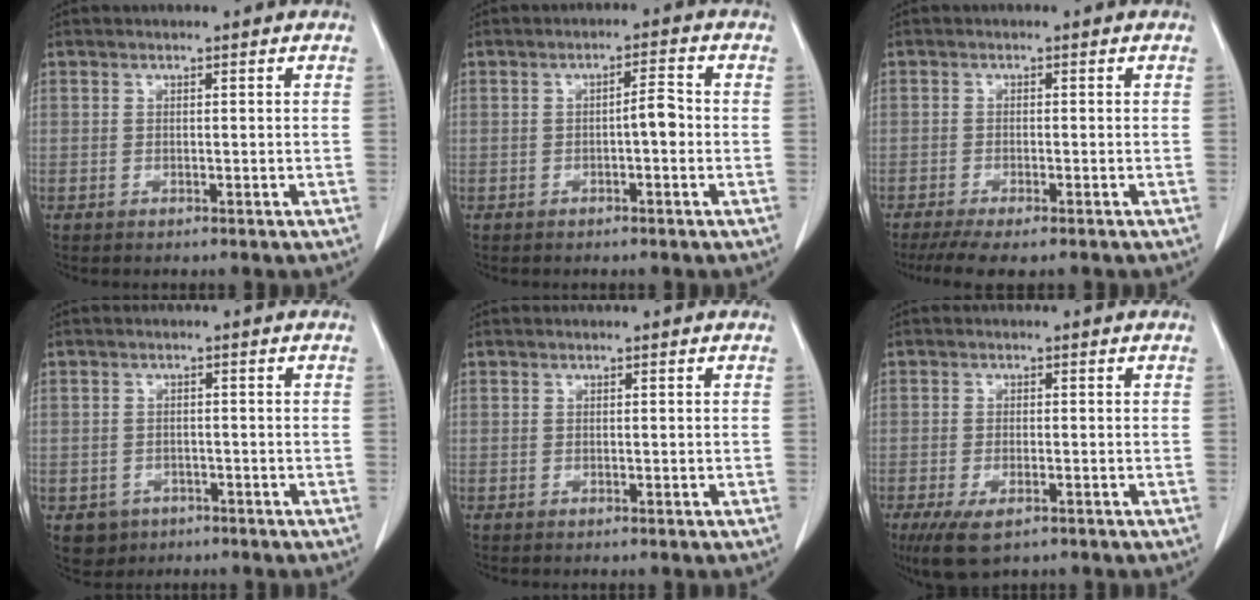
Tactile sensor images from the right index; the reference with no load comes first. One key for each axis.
{"total": 2.8, "fx": -0.5, "fy": 0.5, "fz": 2.7, "tx": -0.041, "ty": 0.006, "tz": -0.009}
{"total": 6.4, "fx": -5.0, "fy": 1.1, "fz": 3.9, "tx": -0.058, "ty": -0.014, "tz": -0.078}
{"total": 3.6, "fx": -1.9, "fy": 3.1, "fz": 0.4, "tx": -0.004, "ty": 0.009, "tz": -0.022}
{"total": 0.0}
{"total": 5.9, "fx": -3.5, "fy": 2.1, "fz": 4.2, "tx": -0.078, "ty": -0.014, "tz": -0.055}